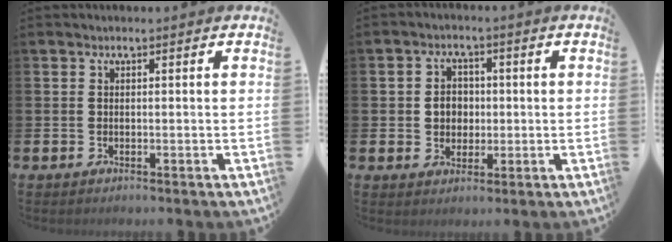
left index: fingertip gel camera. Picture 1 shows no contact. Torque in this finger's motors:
{"motor_torque": [0.37, 0.31, 0.11, 0.06]}